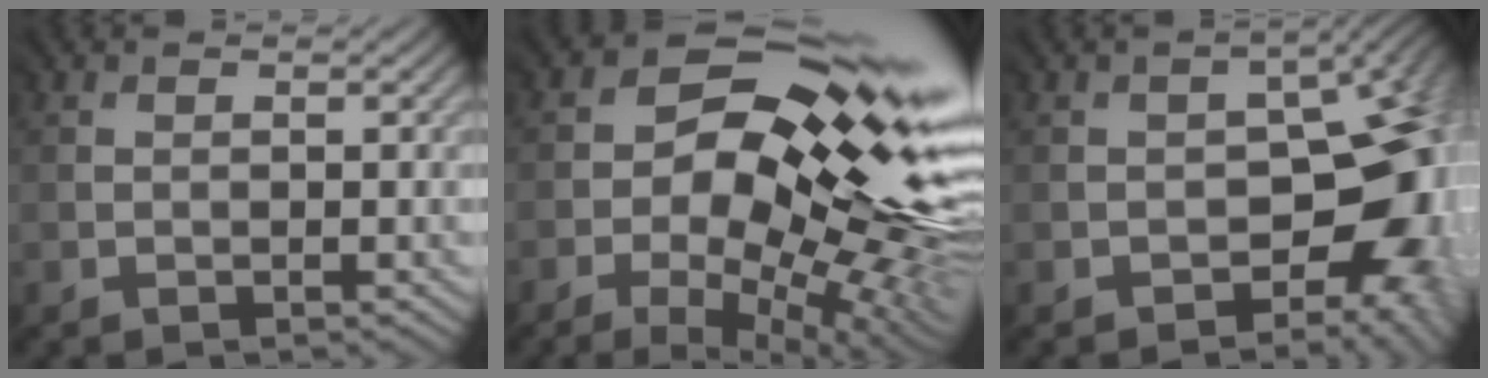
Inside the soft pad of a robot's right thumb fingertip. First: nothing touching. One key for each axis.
{"total": 17.1, "fx": 0.4, "fy": 8.5, "fz": 14.8, "tx": -0.221, "ty": -0.006, "tz": 0.012}
{"total": 10.6, "fx": -4.3, "fy": 6.3, "fz": 7.4, "tx": -0.056, "ty": -0.011, "tz": -0.062}